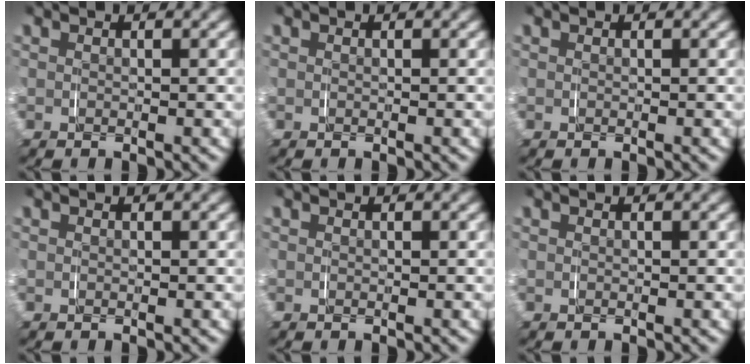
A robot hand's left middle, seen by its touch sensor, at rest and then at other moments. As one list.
[{"total": 0.0}, {"total": 0.0}, {"total": 0.0}, {"total": 0.0}, {"total": 0.0}]